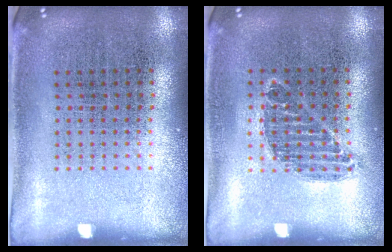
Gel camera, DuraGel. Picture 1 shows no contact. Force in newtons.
{"total": 0.7, "press": 0.7, "slide": 0.2}